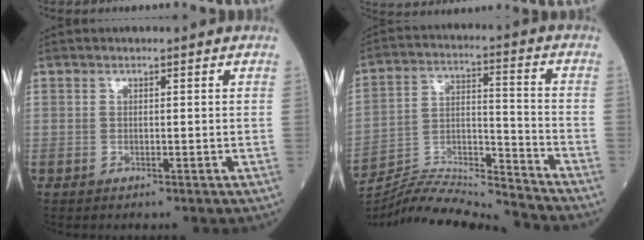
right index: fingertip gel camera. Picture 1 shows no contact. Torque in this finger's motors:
{"motor_torque": [-0.52, -0.51, -0.51, -0.19]}